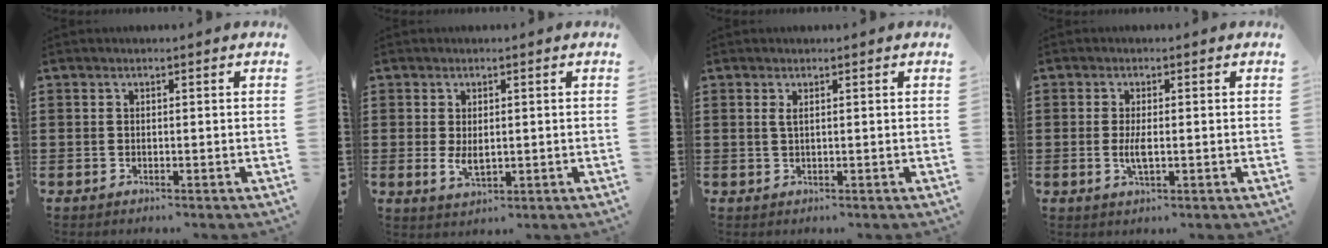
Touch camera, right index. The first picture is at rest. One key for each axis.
{"total": 2.9, "fx": 0.1, "fy": 1.4, "fz": 2.5, "tx": -0.043, "ty": -0.004, "tz": 0.002}
{"total": 0.9, "fx": 0.3, "fy": 0.2, "fz": 0.8, "tx": -0.017, "ty": 0.004, "tz": 0.005}
{"total": 2.9, "fx": -0.4, "fy": 0.6, "fz": 2.8, "tx": -0.063, "ty": -0.009, "tz": -0.011}